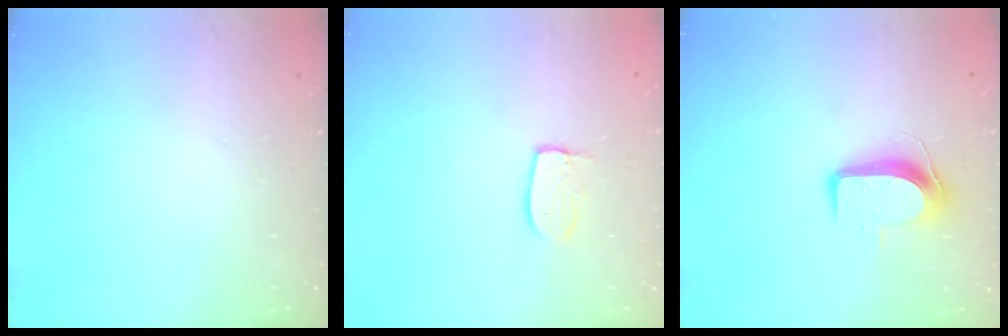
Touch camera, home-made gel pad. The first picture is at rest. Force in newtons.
{"total": 5.5, "press": 5.5, "slide": 0.4}
{"total": 9.3, "press": 9.3, "slide": 1.1}